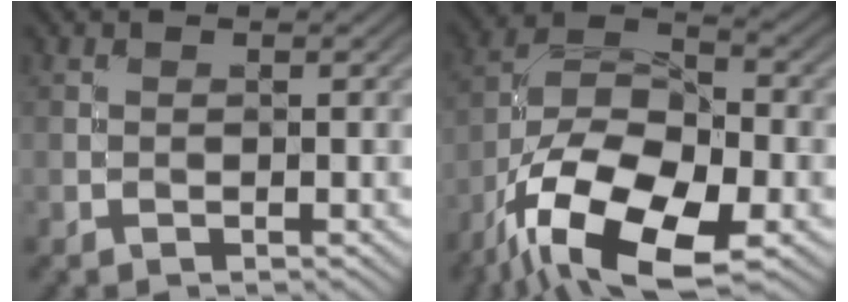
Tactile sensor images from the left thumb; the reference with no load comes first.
{"total": 16.3, "force": [-9.3, 7.2, 11.3], "torque": [-0.224, -0.021, -0.178]}